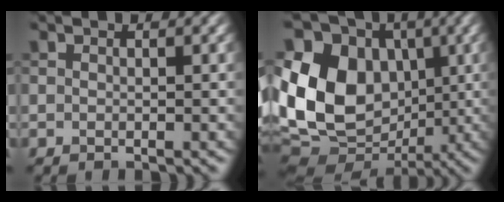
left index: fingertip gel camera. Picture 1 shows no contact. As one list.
[{"total": 15.4, "force": [-0.1, 11.9, 9.7], "torque": [-0.205, 0.008, 0.004]}]